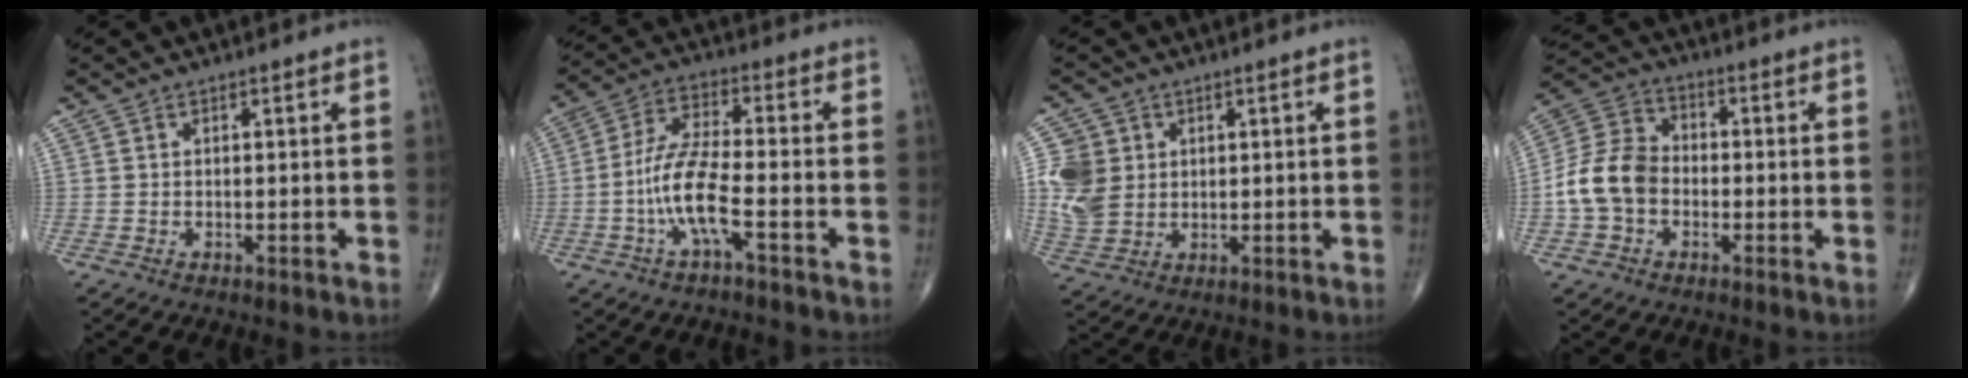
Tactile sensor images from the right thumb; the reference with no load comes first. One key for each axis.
{"total": 9.4, "fx": -3.4, "fy": 2.0, "fz": 8.5, "tx": -0.189, "ty": 0.032, "tz": -0.069}
{"total": 8.1, "fx": 1.7, "fy": 7.0, "fz": 3.7, "tx": -0.056, "ty": -0.005, "tz": 0.041}
{"total": 10.6, "fx": -2.1, "fy": 8.2, "fz": 6.4, "tx": -0.118, "ty": 0.035, "tz": -0.051}